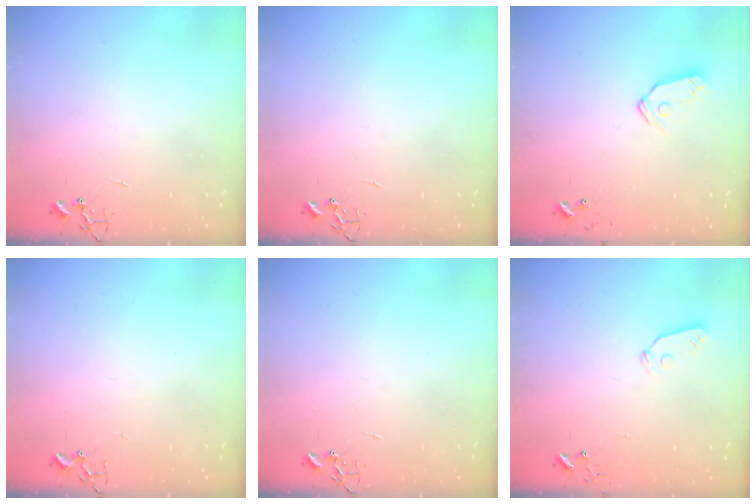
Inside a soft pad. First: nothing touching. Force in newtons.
{"total": 0.0}
{"total": 8.1, "press": 8.1, "slide": 0.7}
{"total": 1.9, "press": 1.9, "slide": 0.2}
{"total": 0.0}
{"total": 3.8, "press": 3.7, "slide": 0.5}